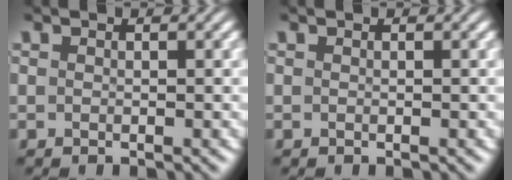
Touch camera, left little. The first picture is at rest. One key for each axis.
{"total": 0.0}